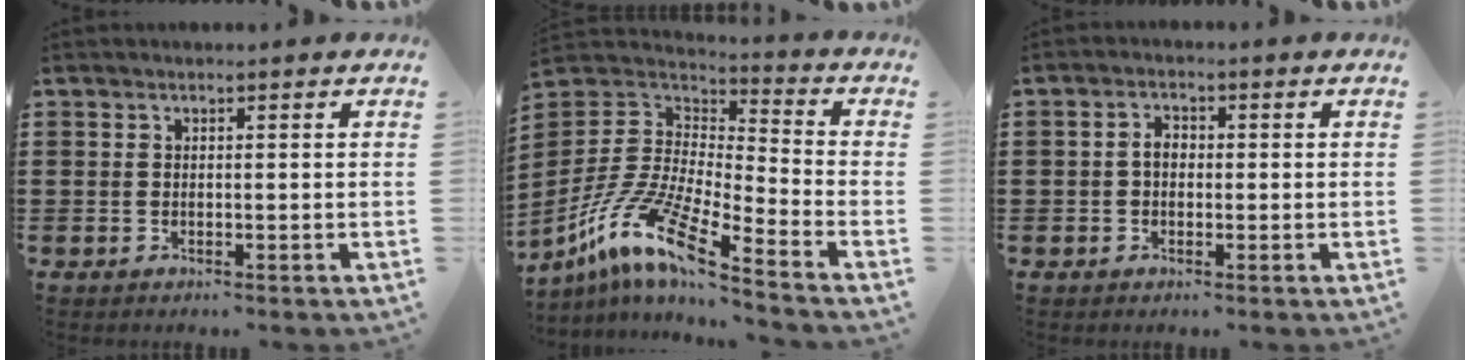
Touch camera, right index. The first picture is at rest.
{"total": 11.9, "force": [-8.6, 2.0, 7.9], "torque": [-0.193, -0.006, -0.184]}
{"total": 2.4, "force": [-0.2, 1.5, 1.8], "torque": [-0.035, 0.005, -0.006]}